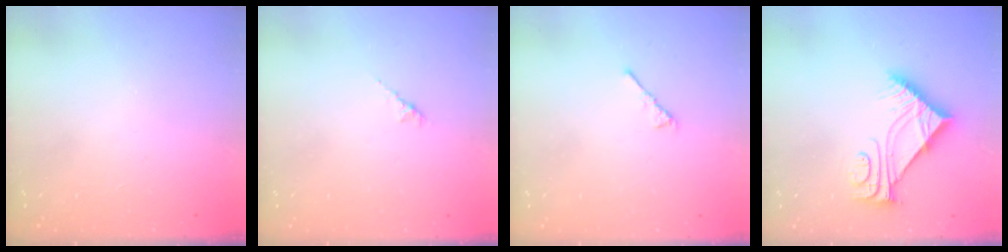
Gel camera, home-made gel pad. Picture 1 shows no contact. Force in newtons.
{"total": 1.5, "press": 1.4, "slide": 0.5}
{"total": 2.9, "press": 2.8, "slide": 0.7}
{"total": 8.9, "press": 8.9, "slide": 0.2}